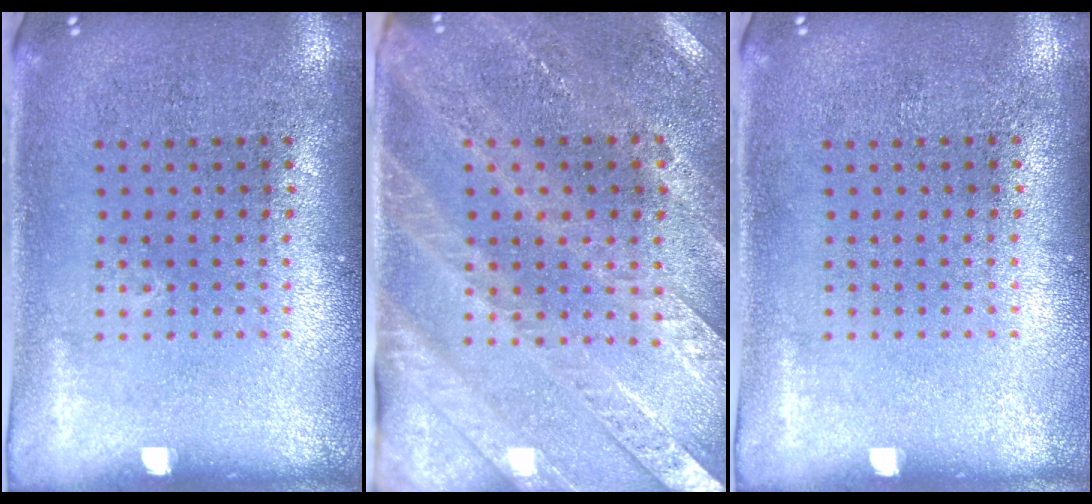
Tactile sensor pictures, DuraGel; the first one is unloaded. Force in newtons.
{"total": 2.9, "press": 2.7, "slide": 1.1}
{"total": 0.0}